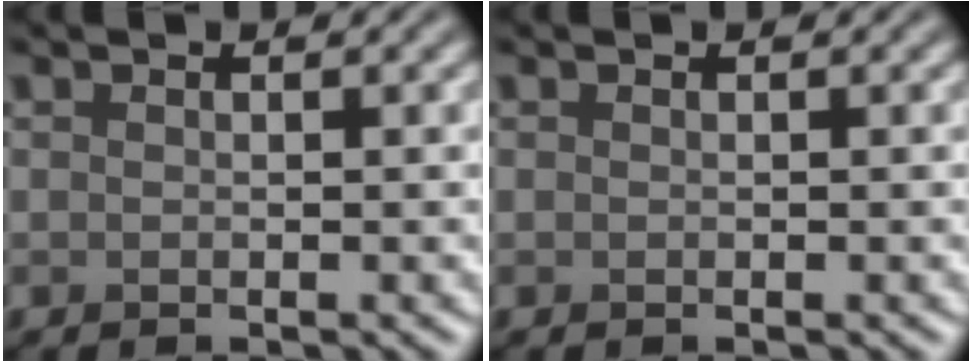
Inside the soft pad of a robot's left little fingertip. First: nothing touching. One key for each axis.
{"total": 0.0}